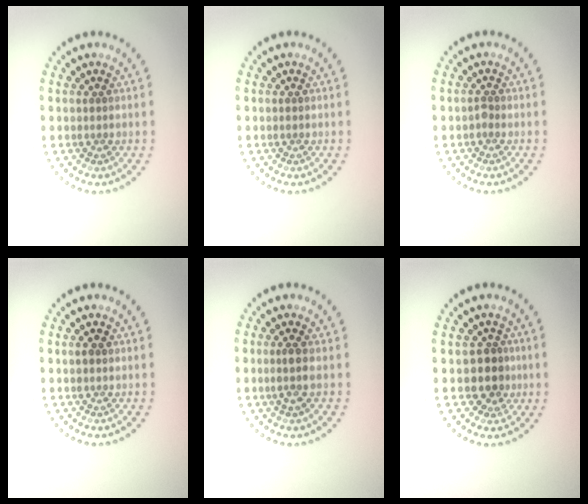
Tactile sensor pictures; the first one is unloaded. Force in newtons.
{"total": 0.0}
{"total": 0.6, "press": 0.4, "slide": 0.4}
{"total": 0.9, "press": 0.9, "slide": 0.2}
{"total": 1.6, "press": 1.3, "slide": 0.9}
{"total": 2.6, "press": 2.3, "slide": 1.2}